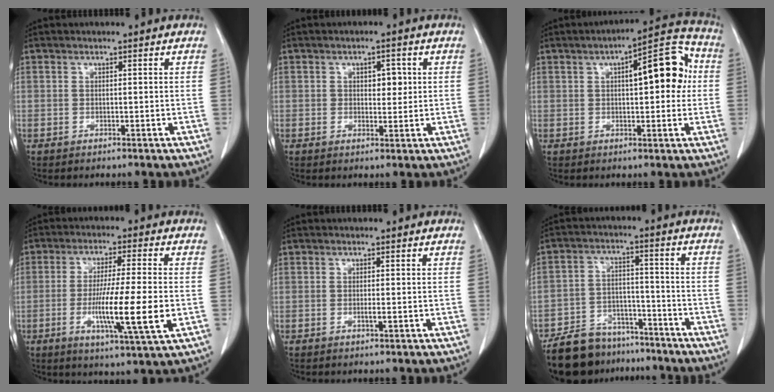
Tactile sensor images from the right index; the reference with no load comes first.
{"total": 3.0, "force": [0.9, 1.8, 2.3], "torque": [-0.023, 0.005, 0.015]}
{"total": 11.2, "force": [2.0, 3.4, 10.5], "torque": [-0.140, 0.035, 0.023]}
{"total": 12.0, "force": [-2.4, -0.4, 11.8], "torque": [-0.202, -0.022, -0.046]}
{"total": 0.7, "force": [-0.1, -0.1, 0.7], "torque": [-0.010, 0.000, 0.000]}
{"total": 12.6, "force": [-10.7, 5.8, 3.2], "torque": [-0.056, 0.019, -0.174]}